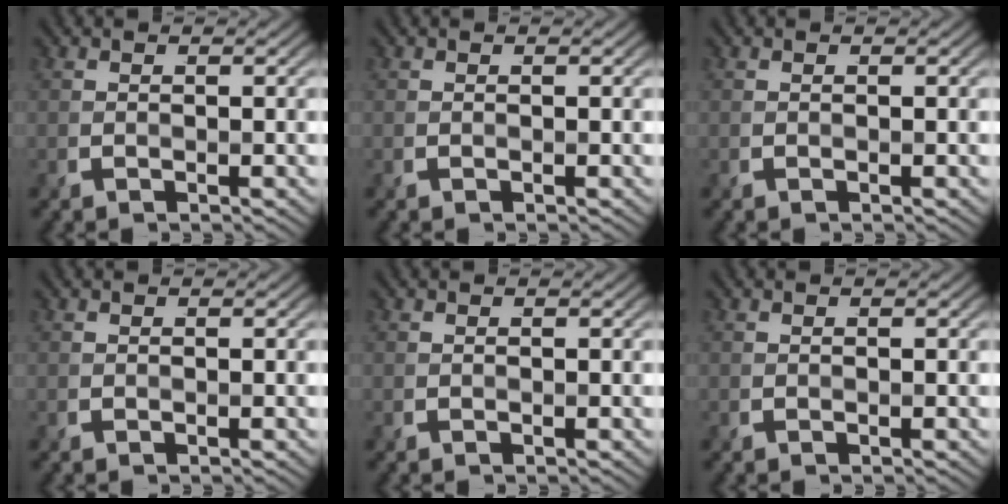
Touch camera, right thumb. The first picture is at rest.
{"total": 0.0}
{"total": 0.0}
{"total": 0.0}
{"total": 0.0}
{"total": 0.0}